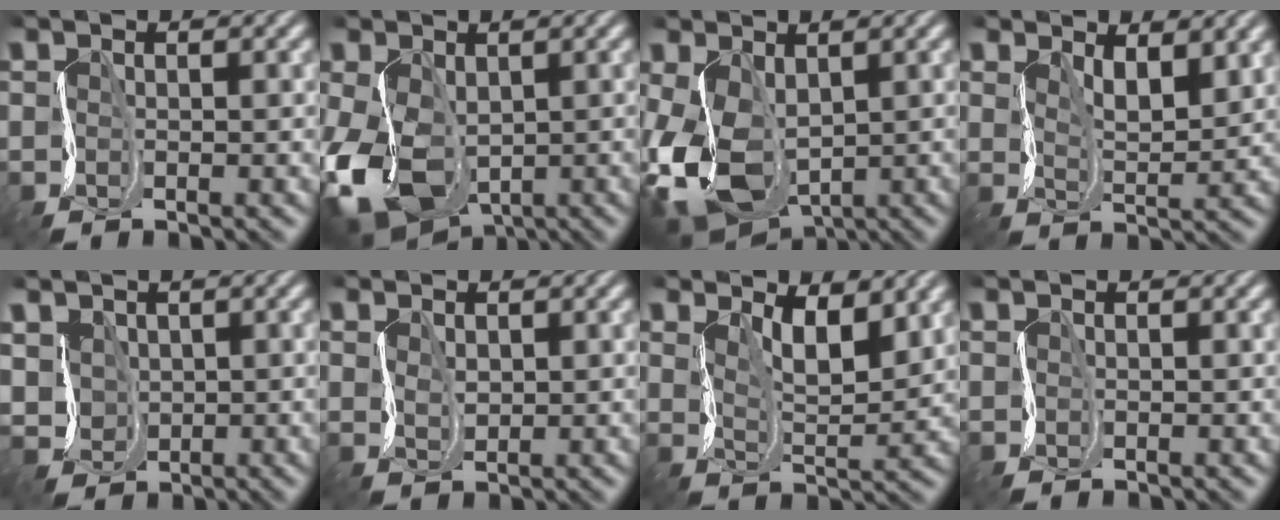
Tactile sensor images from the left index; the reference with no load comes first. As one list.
[{"total": 9.5, "force": [-2.8, 6.3, 6.6], "torque": [-0.162, -0.030, -0.055]}, {"total": 9.1, "force": [-1.8, 5.8, 6.7], "torque": [-0.165, -0.023, -0.035]}, {"total": 3.4, "force": [1.6, 1.4, 2.7], "torque": [-0.058, -0.013, 0.027]}, {"total": 3.8, "force": [0.1, 3.5, 1.6], "torque": [-0.052, 0.008, -0.002]}, {"total": 1.0, "force": [0.0, 0.7, 0.6], "torque": [-0.018, -0.003, -0.001]}, {"total": 4.6, "force": [2.0, 1.9, 3.6], "torque": [-0.066, -0.013, 0.029]}, {"total": 0.0}]